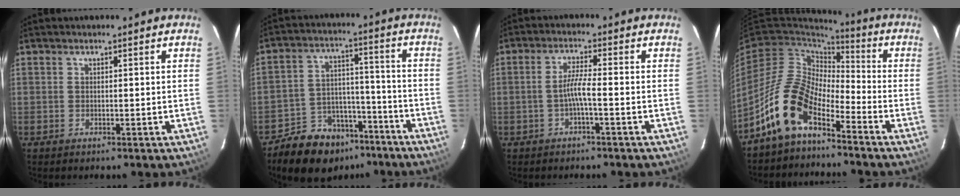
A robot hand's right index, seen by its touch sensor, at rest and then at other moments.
{"total": 14.6, "force": [-10.7, 8.9, 4.7], "torque": [-0.108, 0.039, -0.149]}
{"total": 3.3, "force": [-1.4, -0.3, 3.0], "torque": [-0.063, 0.005, -0.027]}
{"total": 12.3, "force": [-7.9, 5.5, 7.7], "torque": [-0.149, 0.018, -0.164]}